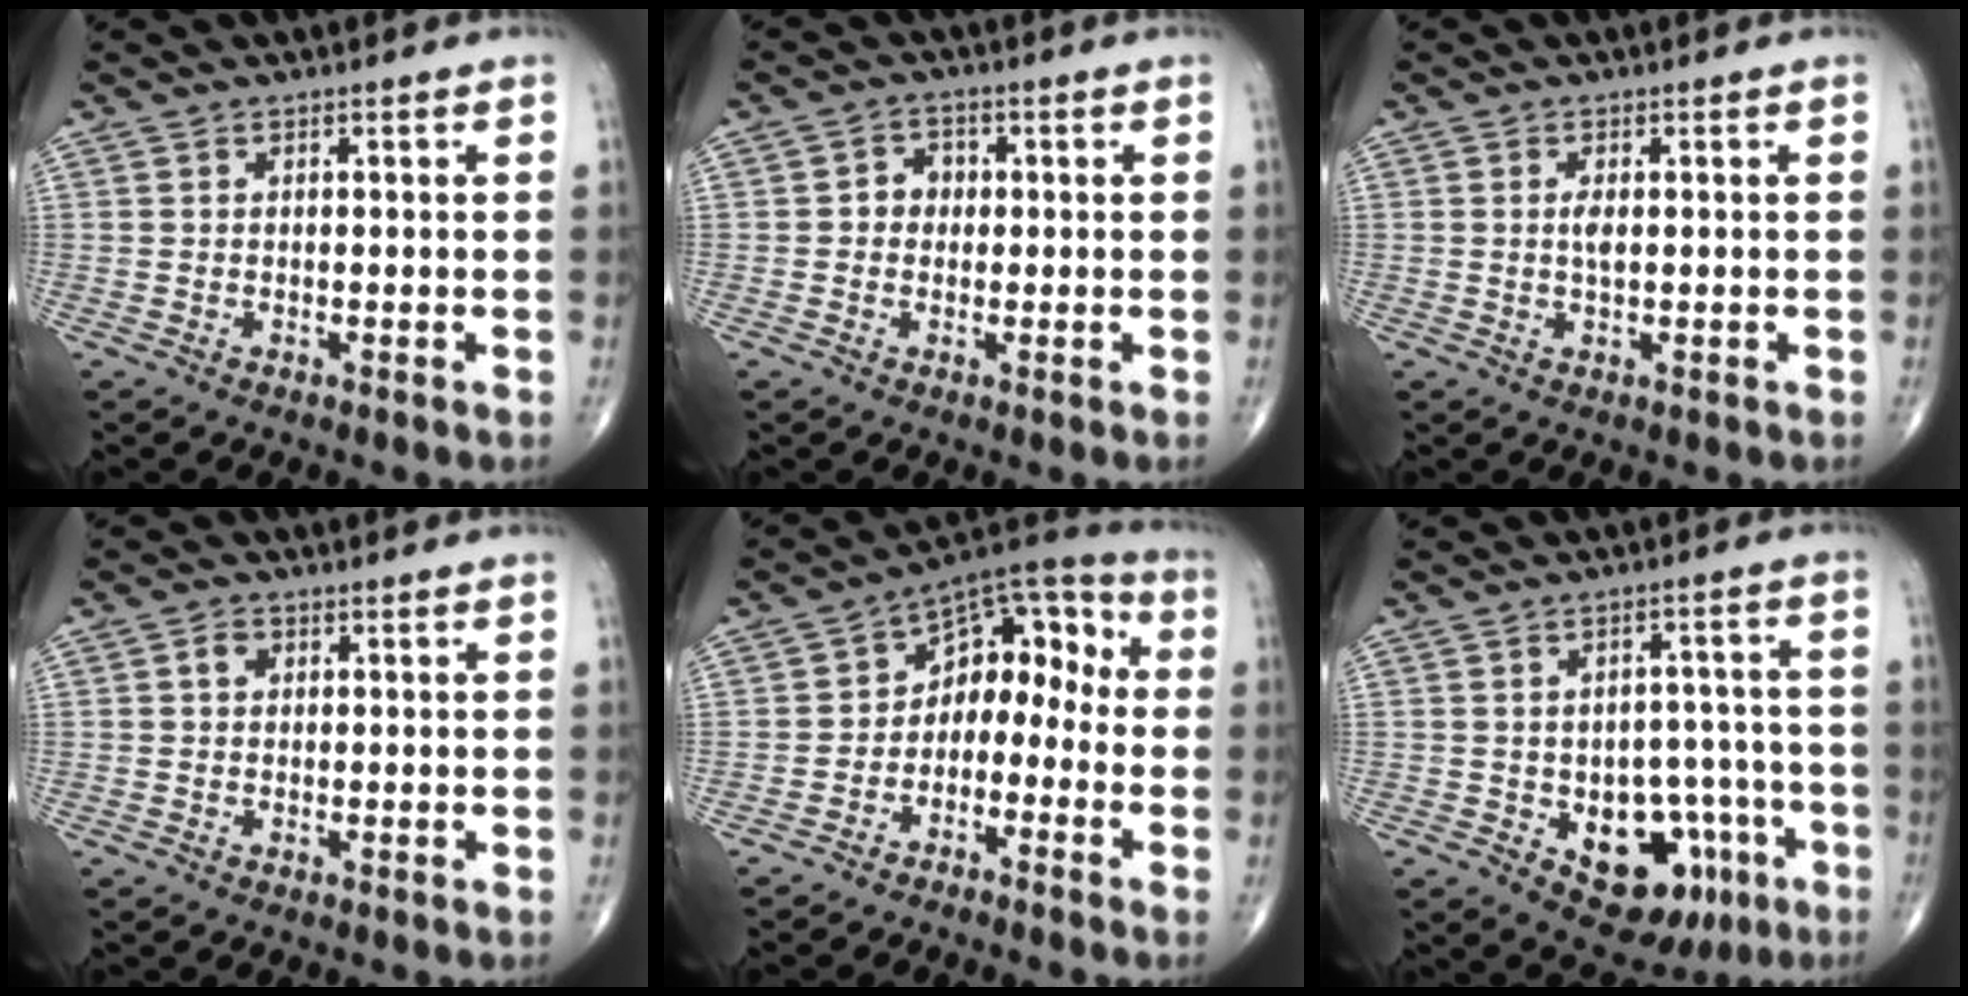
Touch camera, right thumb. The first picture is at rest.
{"total": 3.4, "force": [0.1, 3.0, 1.6], "torque": [-0.005, 0.011, -0.007]}
{"total": 1.9, "force": [0.2, 0.8, 1.7], "torque": [-0.032, -0.001, 0.003]}
{"total": 2.0, "force": [0.5, 1.6, 1.1], "torque": [-0.013, 0.005, 0.006]}
{"total": 11.4, "force": [-2.5, 7.8, 7.9], "torque": [-0.070, 0.070, -0.055]}
{"total": 13.8, "force": [-5.3, 9.0, 9.0], "torque": [-0.076, 0.038, -0.060]}